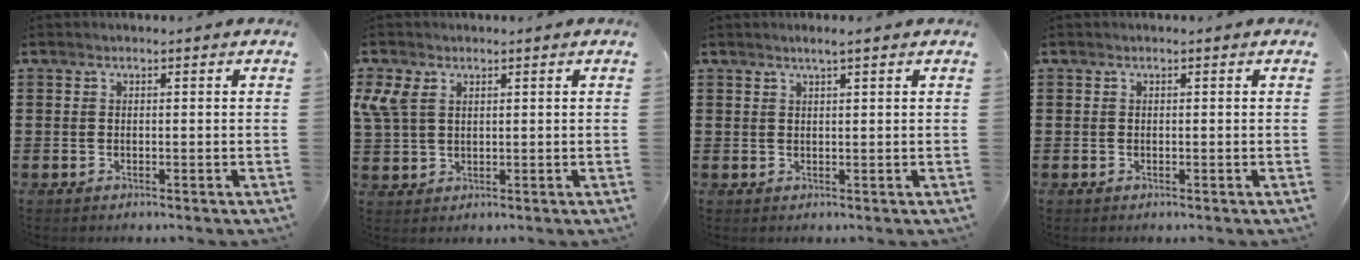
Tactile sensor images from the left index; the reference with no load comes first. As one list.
[{"total": 4.1, "force": [1.9, 2.7, 2.5], "torque": [-0.075, 0.005, 0.030]}, {"total": 1.6, "force": [1.1, 0.0, 1.1], "torque": [-0.021, 0.000, 0.021]}, {"total": 0.0}]